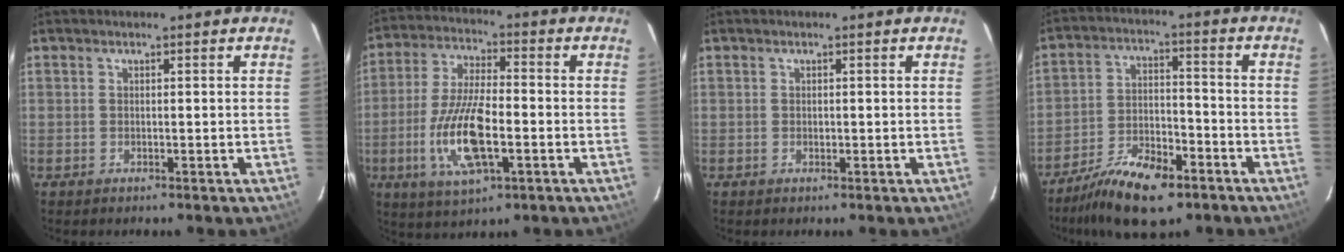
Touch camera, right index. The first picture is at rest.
{"total": 14.0, "force": [-4.0, 4.8, 12.6], "torque": [-0.262, -0.009, -0.075]}
{"total": 0.5, "force": [0.0, 0.4, 0.3], "torque": [-0.004, 0.002, 0.000]}
{"total": 13.2, "force": [-9.2, 5.3, 7.9], "torque": [-0.171, -0.012, -0.162]}